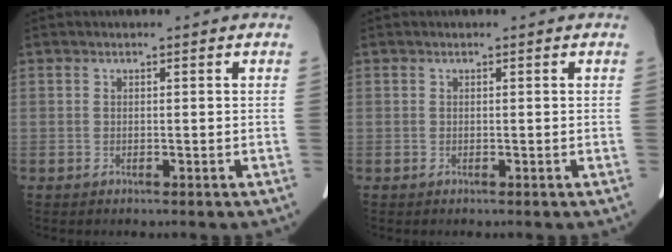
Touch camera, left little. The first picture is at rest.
{"total": 0.0}